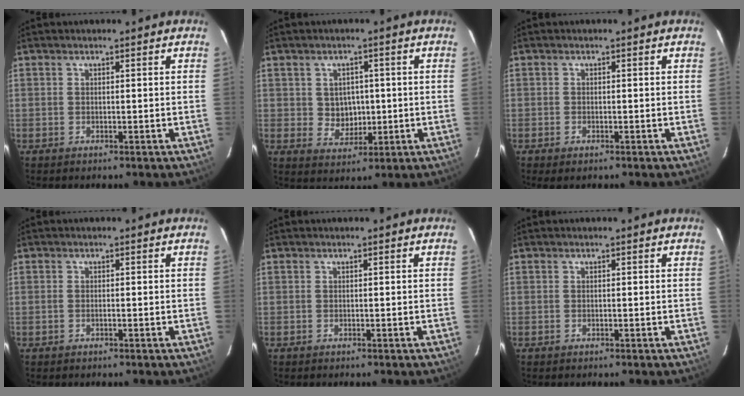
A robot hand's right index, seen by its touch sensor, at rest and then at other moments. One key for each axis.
{"total": 5.0, "fx": 0.3, "fy": 4.6, "fz": 1.8, "tx": -0.035, "ty": 0.008, "tz": 0.014}
{"total": 1.3, "fx": -0.8, "fy": 0.6, "fz": 0.7, "tx": -0.014, "ty": -0.006, "tz": -0.015}
{"total": 0.5, "fx": -0.3, "fy": 0.3, "fz": 0.4, "tx": -0.007, "ty": 0.000, "tz": -0.005}
{"total": 0.0}
{"total": 0.0}